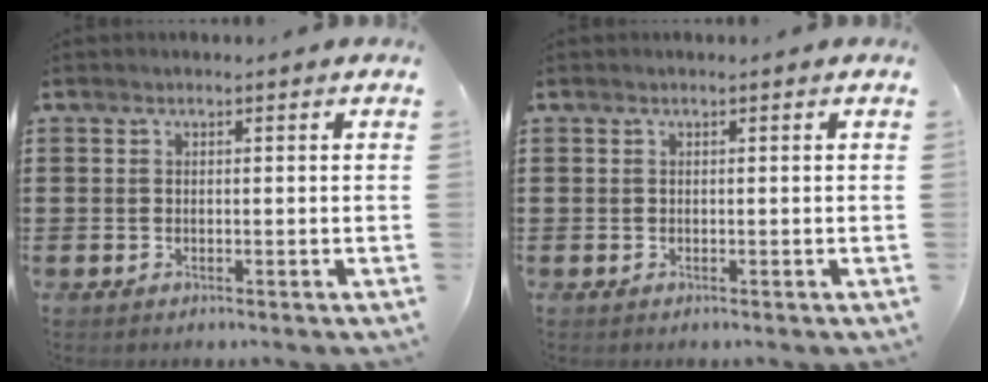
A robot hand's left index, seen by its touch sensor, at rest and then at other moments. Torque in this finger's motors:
{"motor_torque": [-0.03, -0.03, 0.01, 0.00]}